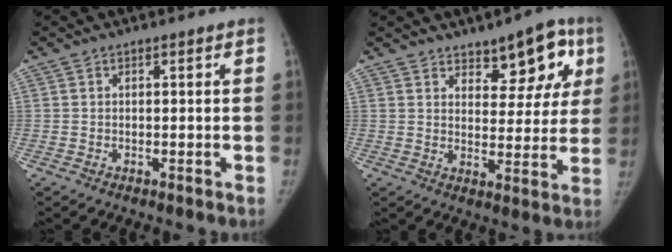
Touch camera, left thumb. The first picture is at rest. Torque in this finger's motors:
{"motor_torque": [-0.05, 0.42, -0.06, -0.30, 0.05]}